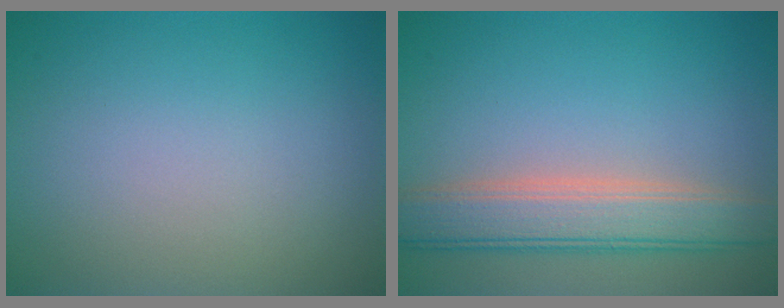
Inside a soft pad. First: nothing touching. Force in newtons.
{"total": 5.4, "press": 5.4, "slide": 0.7}